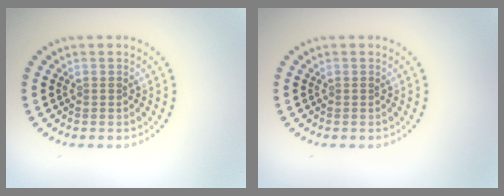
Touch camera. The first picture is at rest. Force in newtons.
{"total": 0.0}